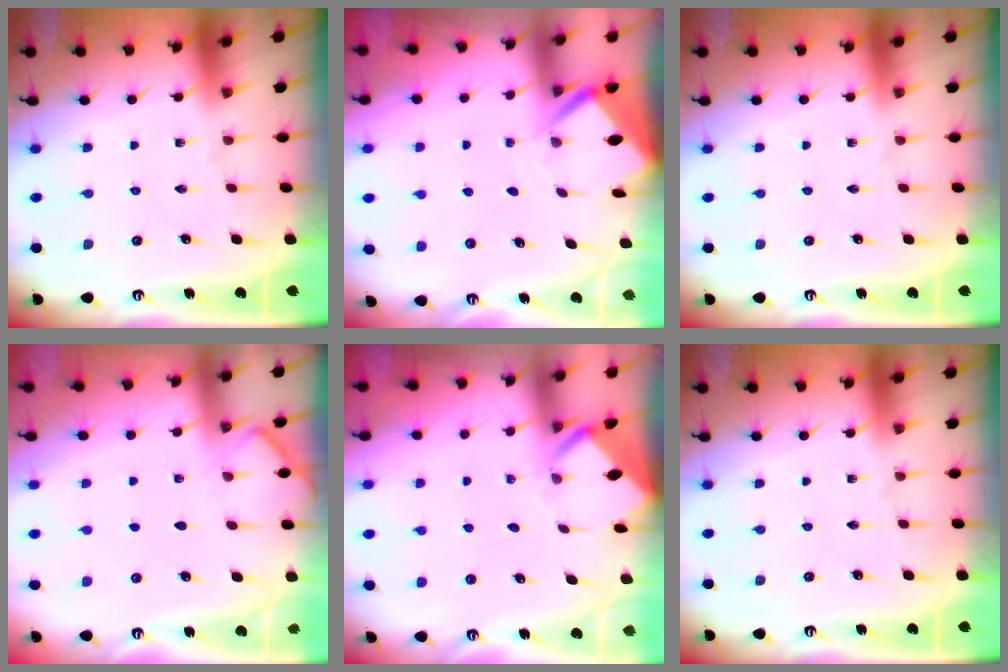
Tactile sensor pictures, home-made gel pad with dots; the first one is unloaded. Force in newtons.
{"total": 3.2, "press": 3.2, "slide": 0.3}
{"total": 0.0}
{"total": 3.7, "press": 3.7, "slide": 0.5}
{"total": 3.0, "press": 3.0, "slide": 0.1}
{"total": 0.0}